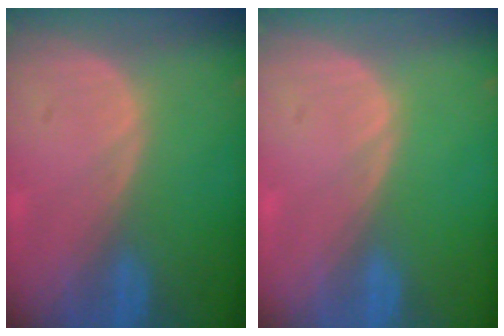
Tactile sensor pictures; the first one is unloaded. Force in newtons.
{"total": 0.0}